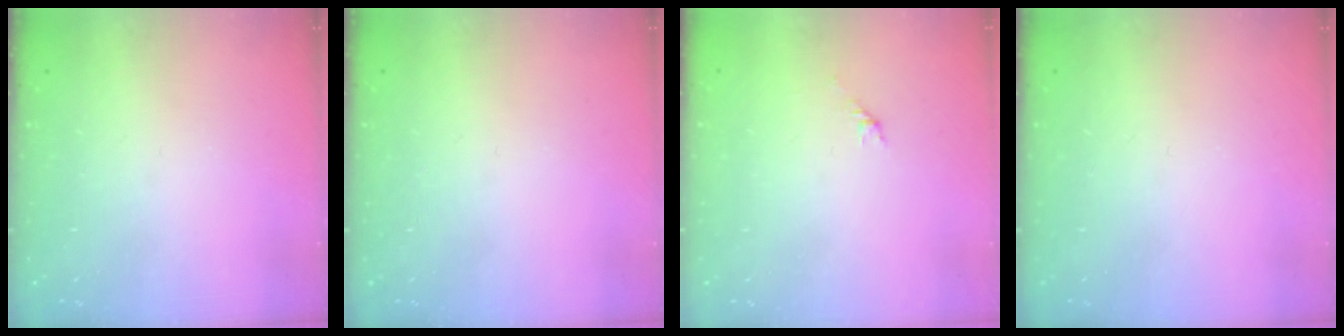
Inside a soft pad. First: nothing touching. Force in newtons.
{"total": 0.0}
{"total": 1.5, "press": 1.4, "slide": 0.5}
{"total": 0.0}